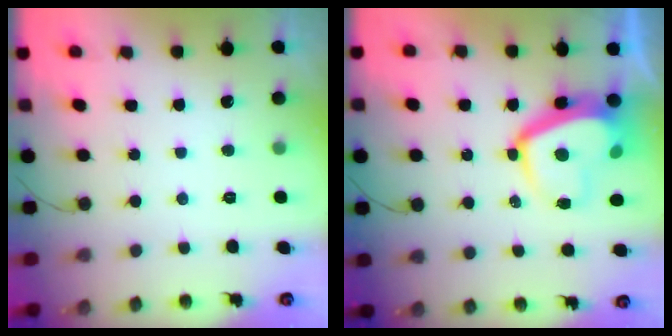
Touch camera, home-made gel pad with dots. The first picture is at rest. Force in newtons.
{"total": 11.4, "press": 11.4, "slide": 0.9}